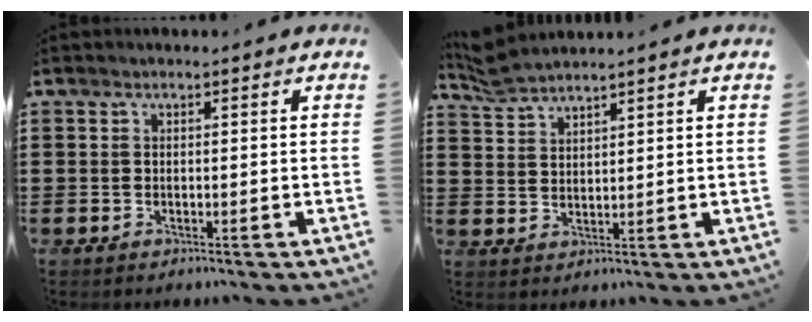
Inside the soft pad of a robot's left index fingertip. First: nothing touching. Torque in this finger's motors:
{"motor_torque": [0.61, -0.38, 0.06, 0.05]}